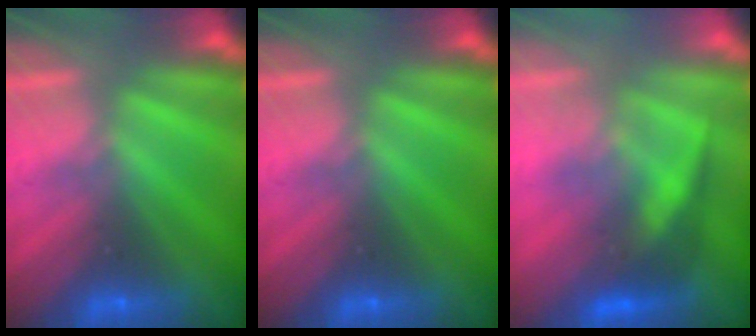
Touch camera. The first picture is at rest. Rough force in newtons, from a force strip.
{"total": 0.0}
{"total": 2.9}